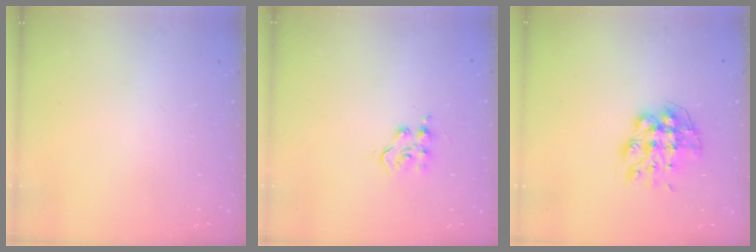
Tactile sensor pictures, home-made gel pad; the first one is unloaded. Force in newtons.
{"total": 4.9, "press": 4.9, "slide": 0.2}
{"total": 9.9, "press": 9.9, "slide": 0.6}